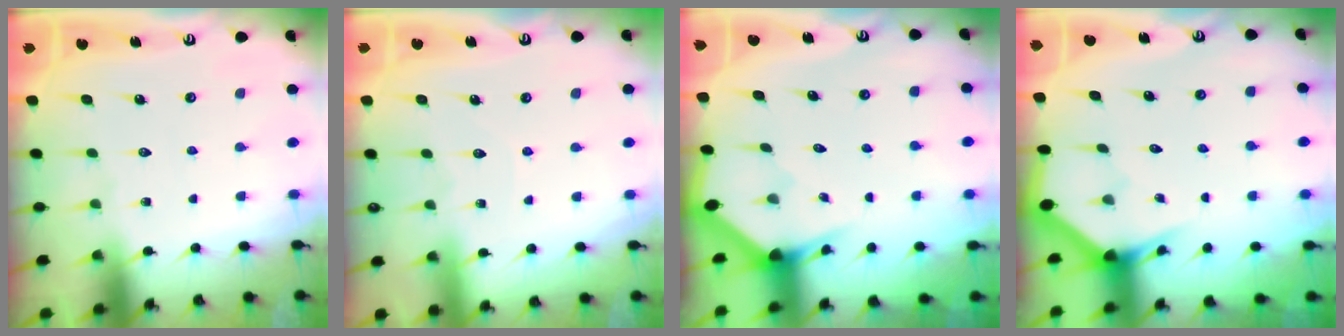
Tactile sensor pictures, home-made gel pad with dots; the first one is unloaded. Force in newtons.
{"total": 2.9, "press": 2.9, "slide": 0.2}
{"total": 2.3, "press": 2.3, "slide": 0.1}
{"total": 3.2, "press": 3.2, "slide": 0.1}